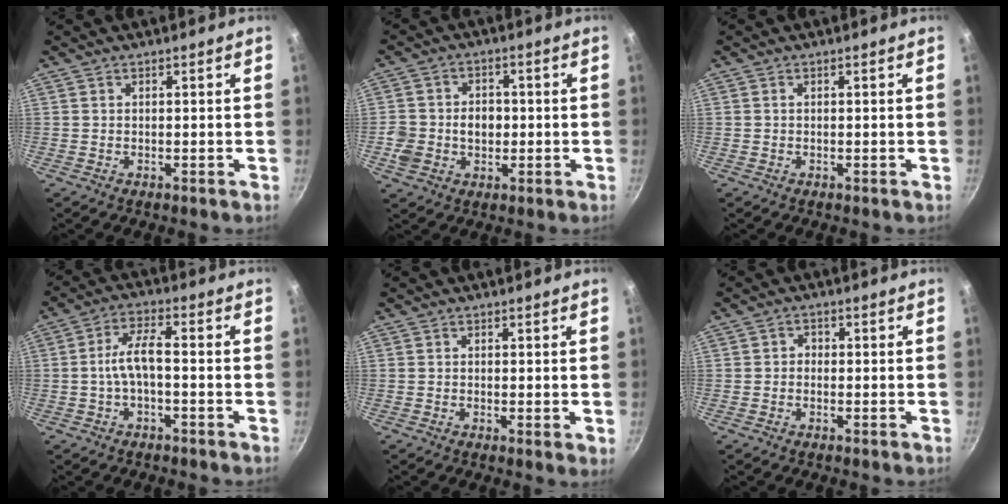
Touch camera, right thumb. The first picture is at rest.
{"total": 8.0, "force": [-0.8, 6.6, 4.3], "torque": [-0.057, 0.012, -0.017]}
{"total": 0.0}
{"total": 6.1, "force": [-1.2, 2.3, 5.5], "torque": [-0.112, 0.030, -0.029]}
{"total": 1.3, "force": [0.2, 0.3, 1.2], "torque": [-0.018, -0.007, -0.001]}
{"total": 1.7, "force": [-0.3, 1.5, 0.7], "torque": [-0.006, 0.006, -0.008]}